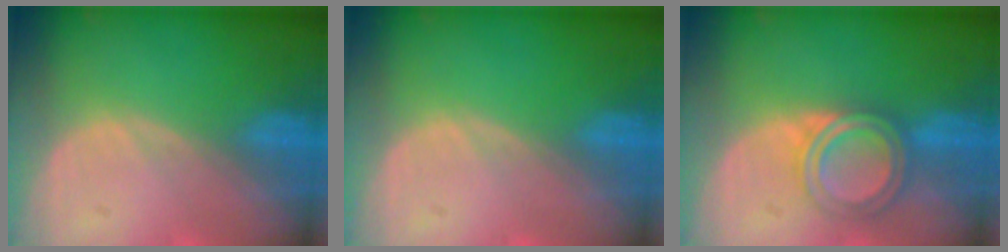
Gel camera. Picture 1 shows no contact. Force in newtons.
{"total": 0.0}
{"total": 5.3, "press": 5.3, "slide": 0.2}